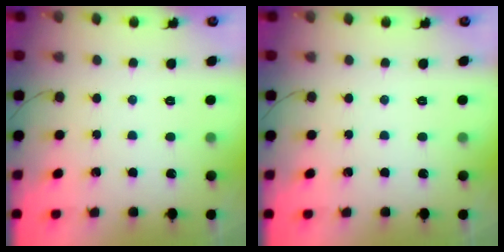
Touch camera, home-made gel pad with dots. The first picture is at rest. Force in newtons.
{"total": 0.0}